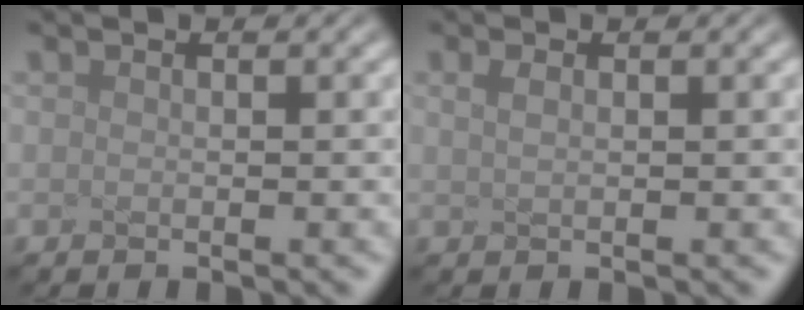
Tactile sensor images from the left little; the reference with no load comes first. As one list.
[{"total": 0.9, "force": [0.4, 0.4, 0.7], "torque": [-0.015, 0.002, 0.008]}]